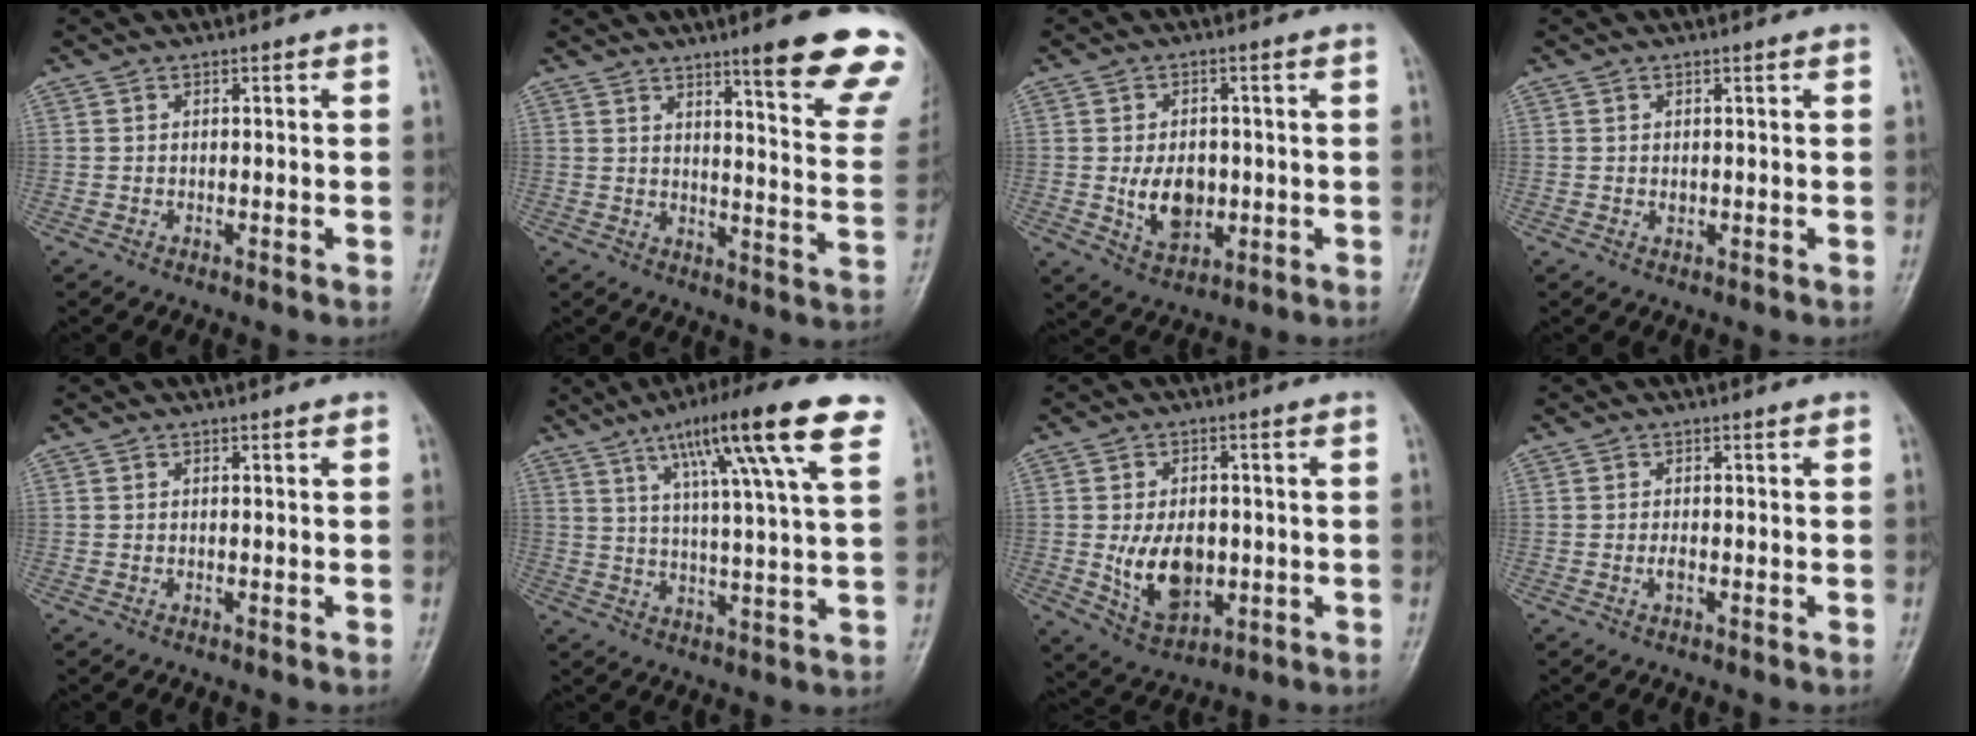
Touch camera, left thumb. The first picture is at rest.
{"total": 17.8, "force": [12.3, 2.1, 12.8], "torque": [-0.132, -0.065, 0.151]}
{"total": 7.7, "force": [-0.5, 5.3, 5.5], "torque": [-0.071, -0.007, 0.001]}
{"total": 0.8, "force": [0.3, 0.5, 0.6], "torque": [-0.007, -0.002, 0.006]}
{"total": 0.0}
{"total": 17.5, "force": [9.2, 1.8, 14.8], "torque": [-0.226, -0.019, 0.136]}
{"total": 9.8, "force": [-0.8, 6.4, 7.4], "torque": [-0.106, -0.008, 0.001]}
{"total": 1.2, "force": [-0.2, 0.5, 1.1], "torque": [-0.019, 0.002, -0.001]}